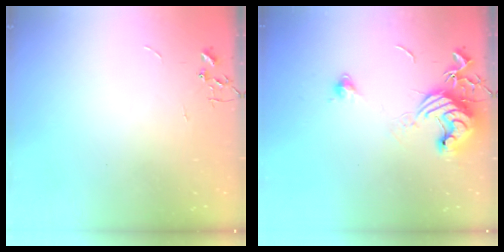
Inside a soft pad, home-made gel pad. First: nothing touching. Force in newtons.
{"total": 12.8, "press": 12.7, "slide": 1.6}